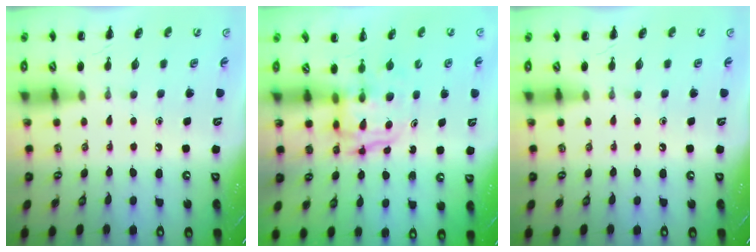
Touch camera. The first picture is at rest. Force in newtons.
{"total": 3.8, "press": 3.8, "slide": 0.4}
{"total": 0.0}